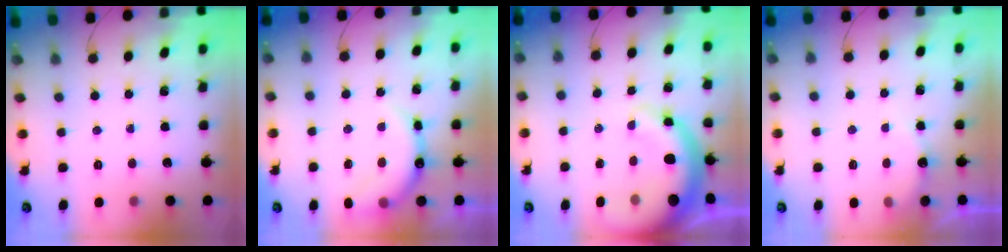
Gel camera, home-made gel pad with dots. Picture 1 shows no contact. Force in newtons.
{"total": 8.9, "press": 8.8, "slide": 0.8}
{"total": 12.3, "press": 12.1, "slide": 2.6}
{"total": 5.6, "press": 5.5, "slide": 1.1}